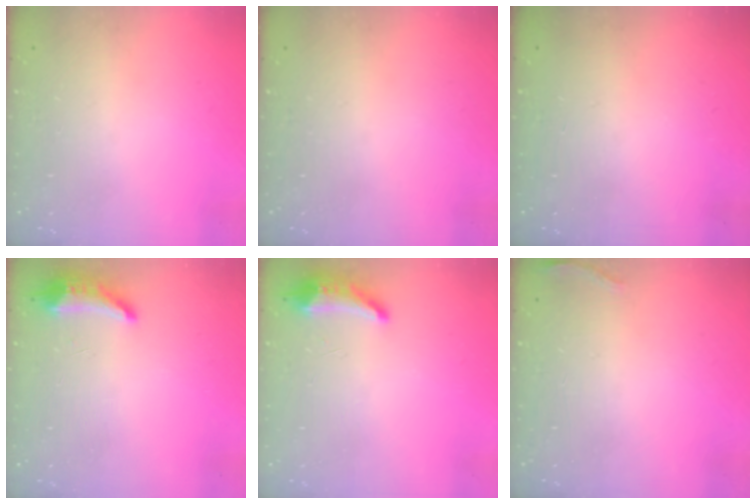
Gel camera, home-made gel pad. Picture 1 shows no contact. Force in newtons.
{"total": 0.0}
{"total": 0.0}
{"total": 8.3, "press": 8.1, "slide": 1.5}
{"total": 8.3, "press": 8.1, "slide": 1.8}
{"total": 7.3, "press": 5.5, "slide": 4.8}